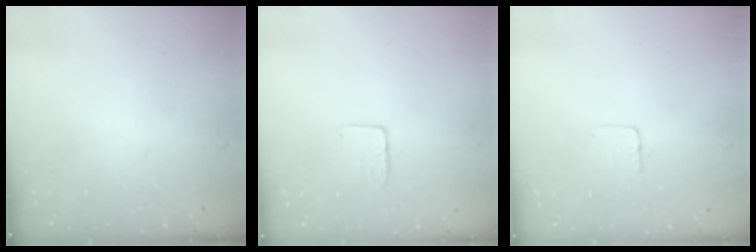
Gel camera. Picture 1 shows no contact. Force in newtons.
{"total": 5.4, "press": 5.4, "slide": 0.4}
{"total": 3.6, "press": 3.6, "slide": 0.2}